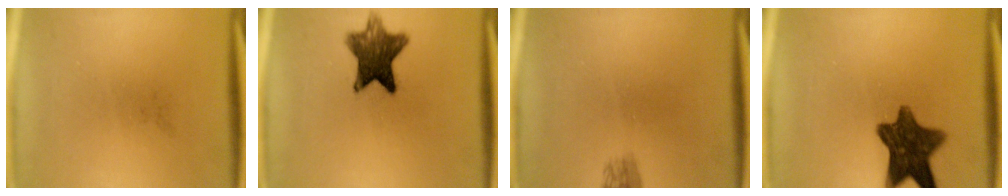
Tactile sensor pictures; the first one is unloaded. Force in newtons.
{"total": 9.9}
{"total": 1.6}
{"total": 10.8}